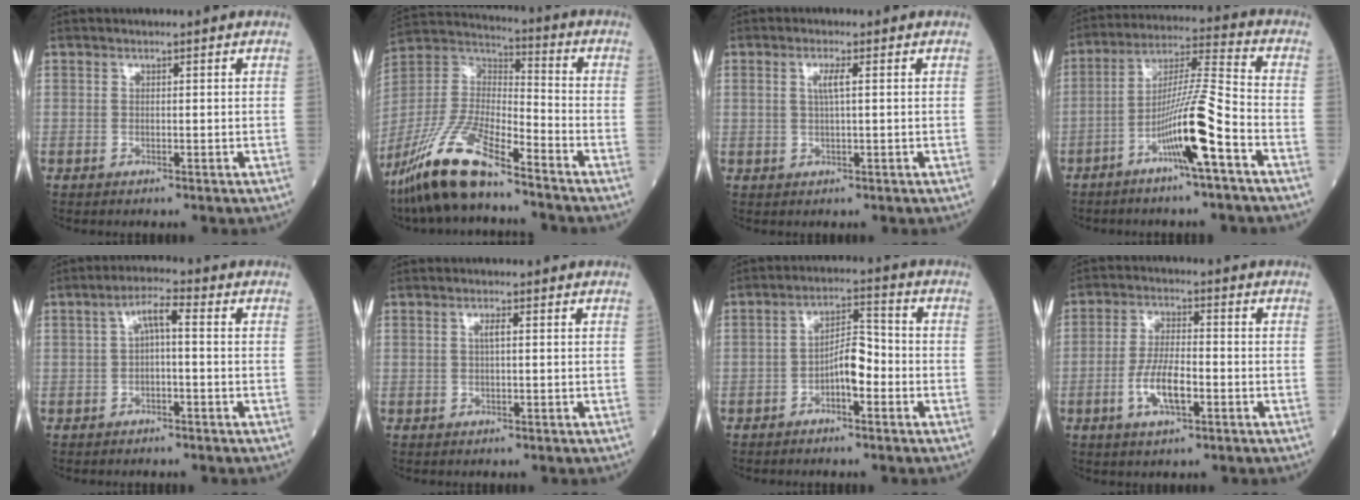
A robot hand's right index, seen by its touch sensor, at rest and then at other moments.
{"total": 16.0, "force": [-11.8, 2.7, 10.5], "torque": [-0.226, -0.016, -0.223]}
{"total": 2.3, "force": [0.6, 0.1, 2.3], "torque": [-0.047, 0.002, 0.010]}
{"total": 11.4, "force": [-5.4, -0.6, 10.0], "torque": [-0.189, 0.005, -0.101]}
{"total": 4.0, "force": [0.2, 0.9, 3.9], "torque": [-0.068, 0.020, 0.000]}
{"total": 1.3, "force": [0.3, 0.1, 1.3], "torque": [-0.026, 0.003, 0.003]}
{"total": 5.4, "force": [-2.1, 1.7, 4.7], "torque": [-0.081, 0.019, -0.038]}
{"total": 6.9, "force": [-2.4, 2.1, 6.1], "torque": [-0.121, 0.002, -0.044]}